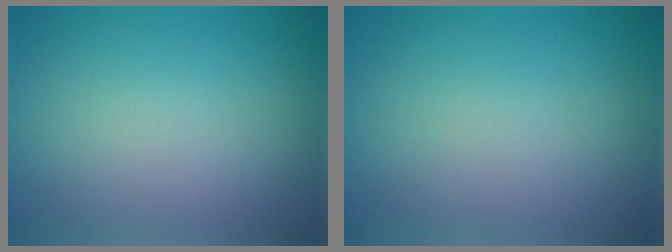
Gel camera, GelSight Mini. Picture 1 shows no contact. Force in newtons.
{"total": 0.0}